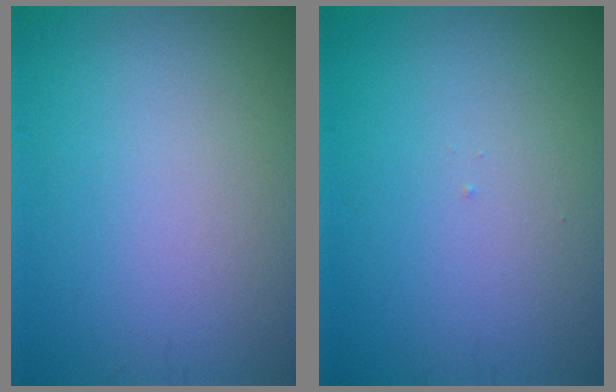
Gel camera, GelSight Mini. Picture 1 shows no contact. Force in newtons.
{"total": 0.0}